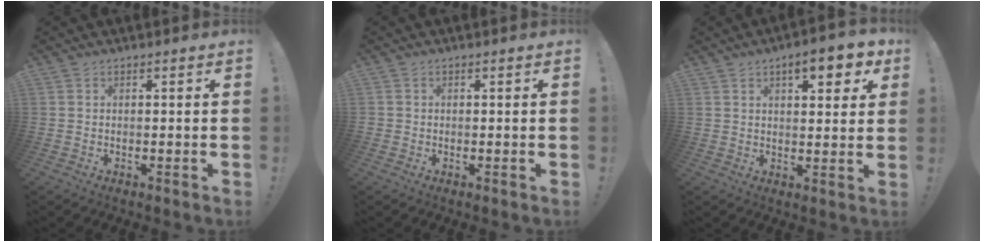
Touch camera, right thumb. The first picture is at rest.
{"total": 0.8, "force": [-0.2, 0.8, 0.1], "torque": [-0.004, 0.003, -0.003]}
{"total": 8.4, "force": [4.5, 2.9, 6.5], "torque": [-0.077, -0.020, 0.070]}